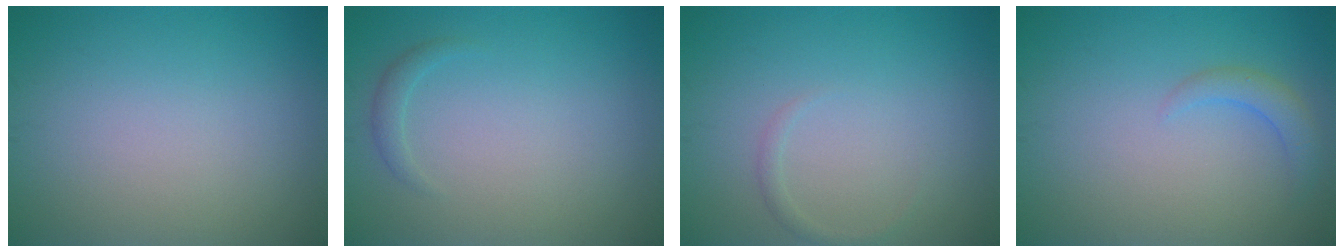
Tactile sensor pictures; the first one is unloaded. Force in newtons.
{"total": 0.9, "press": 0.9, "slide": 0.0}
{"total": 0.8, "press": 0.8, "slide": 0.0}
{"total": 1.8, "press": 1.8, "slide": 0.3}